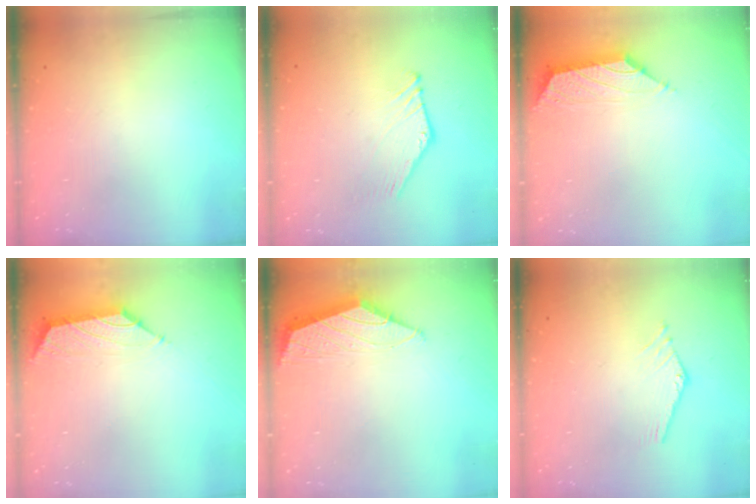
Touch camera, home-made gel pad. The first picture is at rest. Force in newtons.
{"total": 2.1, "press": 2.1, "slide": 0.1}
{"total": 1.6, "press": 1.4, "slide": 0.6}
{"total": 1.6, "press": 1.5, "slide": 0.6}
{"total": 1.5, "press": 1.5, "slide": 0.4}
{"total": 0.6, "press": 0.5, "slide": 0.2}